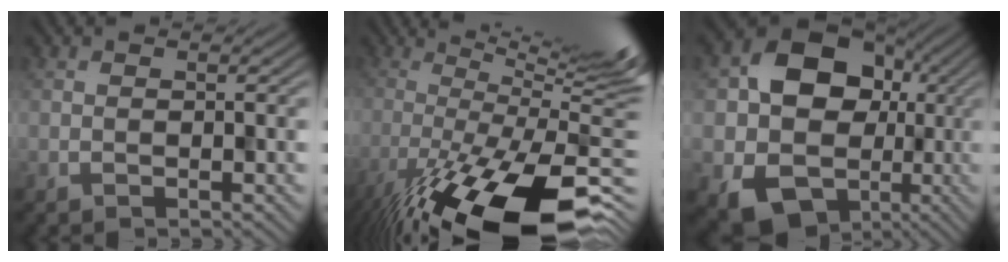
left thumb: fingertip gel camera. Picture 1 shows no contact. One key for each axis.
{"total": 19.5, "fx": -6.7, "fy": 4.8, "fz": 17.7, "tx": -0.281, "ty": -0.014, "tz": -0.115}
{"total": 16.2, "fx": -0.8, "fy": 13.4, "fz": 9.1, "tx": -0.167, "ty": -0.025, "tz": -0.006}